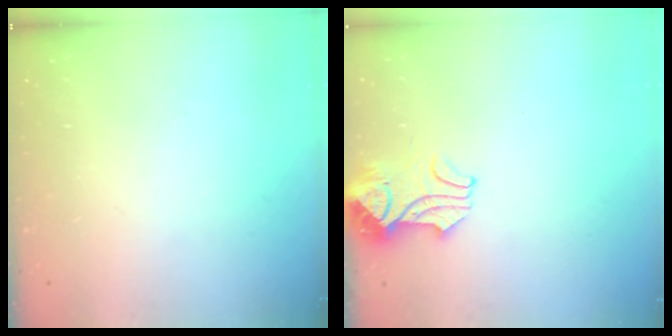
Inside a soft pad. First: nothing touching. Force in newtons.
{"total": 2.2, "press": 2.1, "slide": 0.6}